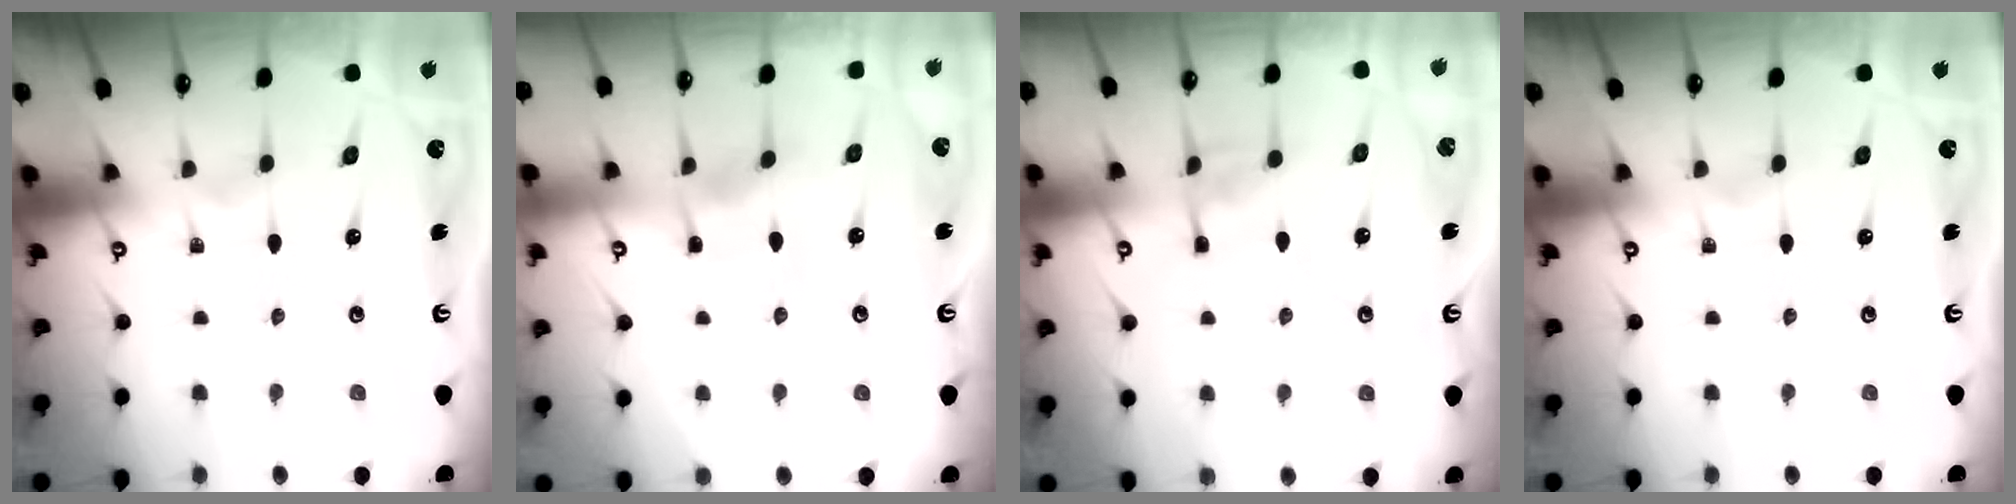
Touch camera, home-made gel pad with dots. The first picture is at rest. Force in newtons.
{"total": 3.3, "press": 3.3, "slide": 0.4}
{"total": 6.4, "press": 6.3, "slide": 0.6}
{"total": 0.0}